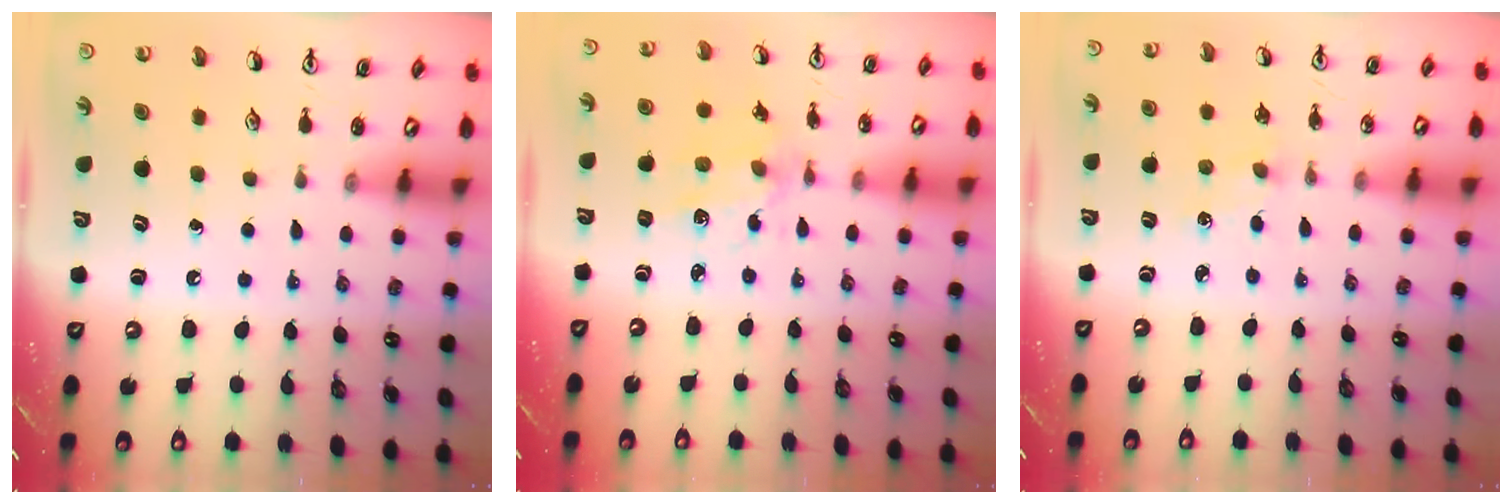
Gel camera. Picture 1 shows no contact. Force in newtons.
{"total": 3.0, "press": 2.8, "slide": 0.9}
{"total": 1.3, "press": 1.3, "slide": 0.3}